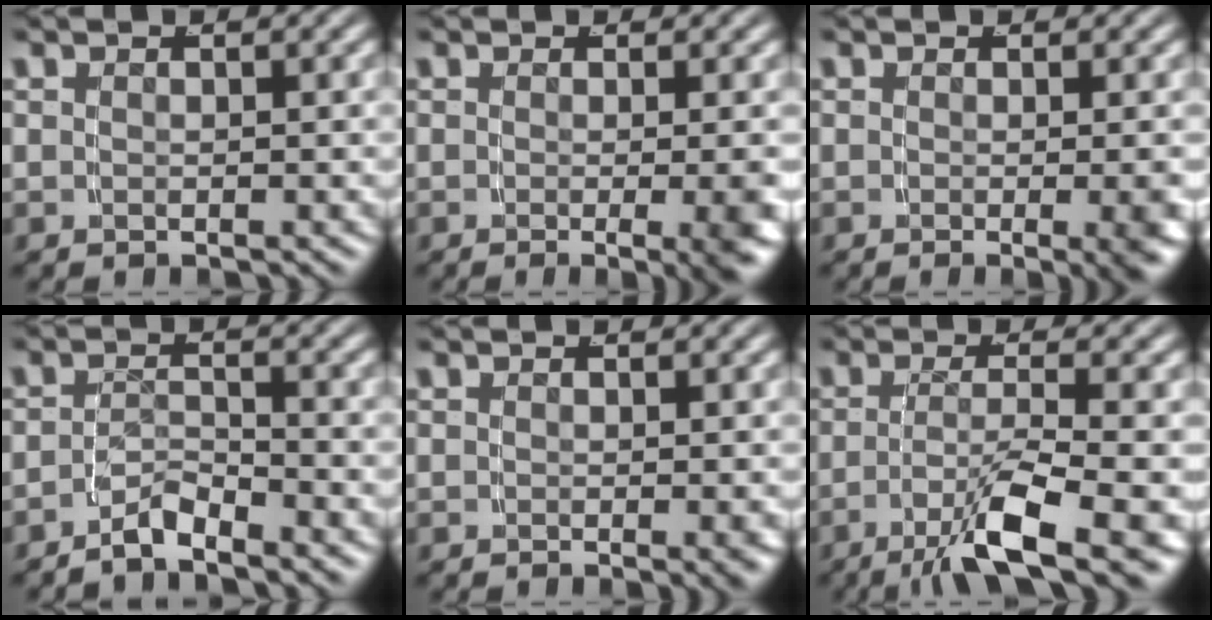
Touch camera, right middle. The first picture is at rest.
{"total": 4.2, "force": [-1.7, 0.3, 3.8], "torque": [-0.037, -0.005, -0.030]}
{"total": 2.7, "force": [-0.8, 0.0, 2.6], "torque": [-0.028, -0.004, -0.014]}
{"total": 2.8, "force": [-2.6, 0.1, 0.9], "torque": [-0.016, -0.005, -0.045]}
{"total": 0.8, "force": [0.0, -0.2, 0.7], "torque": [-0.006, 0.001, 0.000]}
{"total": 7.2, "force": [-4.3, 0.9, 5.6], "torque": [-0.085, -0.022, -0.058]}